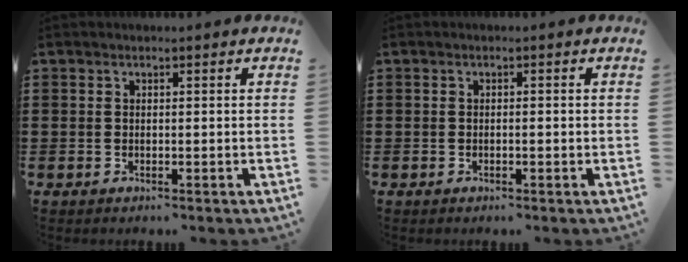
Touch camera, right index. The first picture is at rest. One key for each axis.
{"total": 0.6, "fx": -0.2, "fy": 0.2, "fz": 0.5, "tx": -0.010, "ty": -0.004, "tz": -0.002}